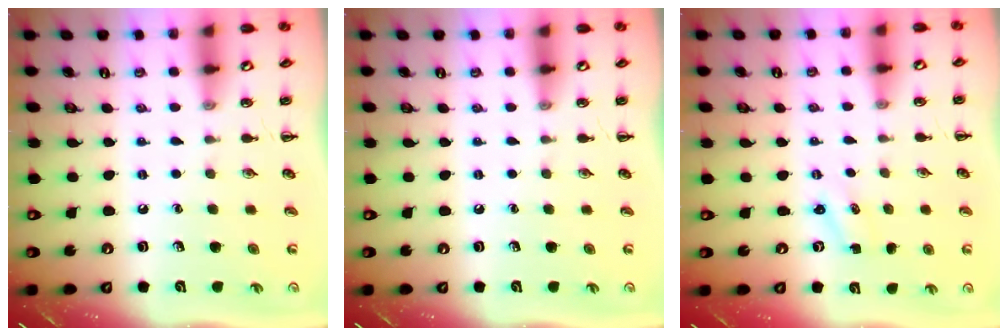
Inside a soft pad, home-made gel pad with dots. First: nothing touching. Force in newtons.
{"total": 0.0}
{"total": 0.8, "press": 0.8, "slide": 0.3}